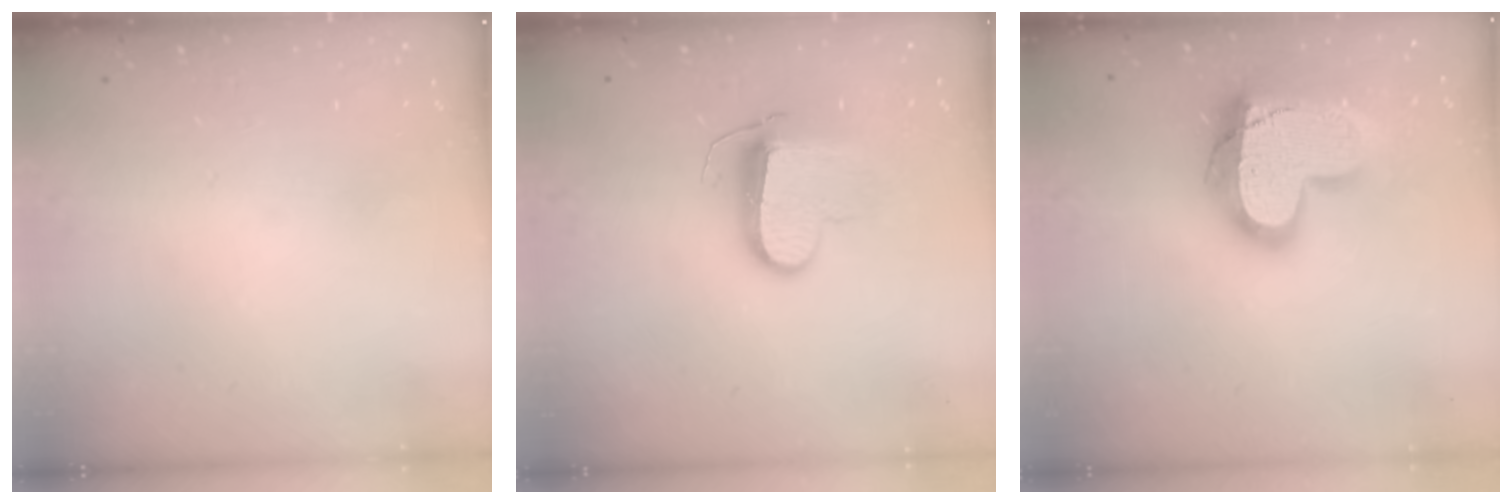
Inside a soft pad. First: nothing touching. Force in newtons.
{"total": 10.3, "press": 10.3, "slide": 0.5}
{"total": 21.4, "press": 21.3, "slide": 1.7}